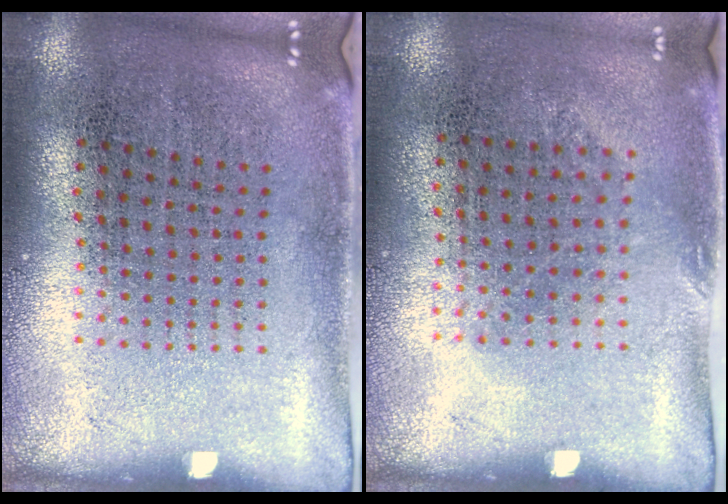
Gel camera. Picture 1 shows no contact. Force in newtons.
{"total": 0.8, "press": 0.6, "slide": 0.5}